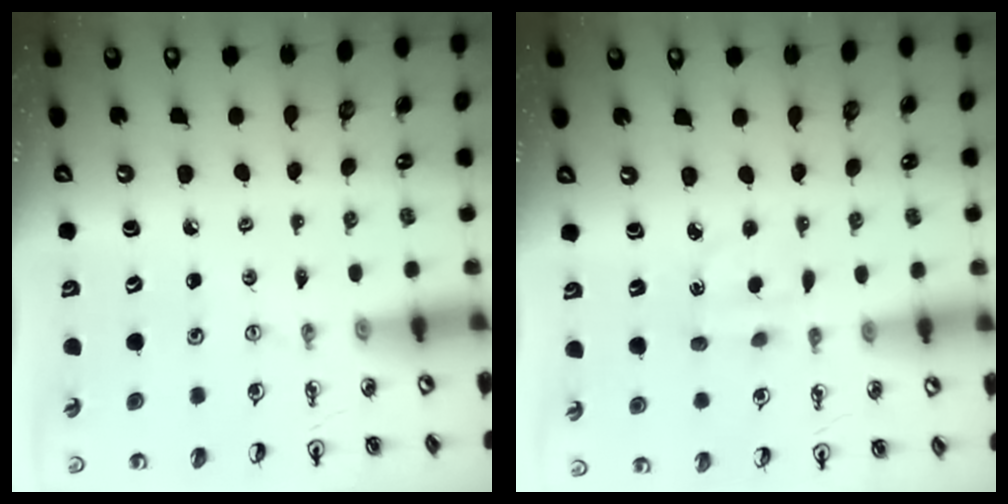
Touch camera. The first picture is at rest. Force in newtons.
{"total": 2.0, "press": 1.9, "slide": 0.7}